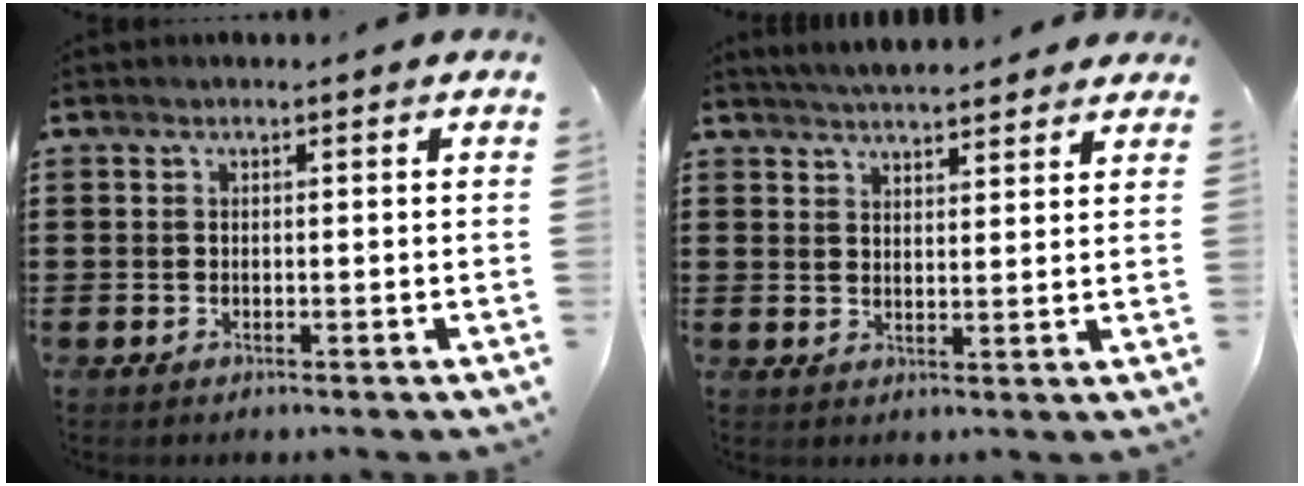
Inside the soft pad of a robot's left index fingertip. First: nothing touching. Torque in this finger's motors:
{"motor_torque": [1.23, -0.91, 0.00, -0.09]}